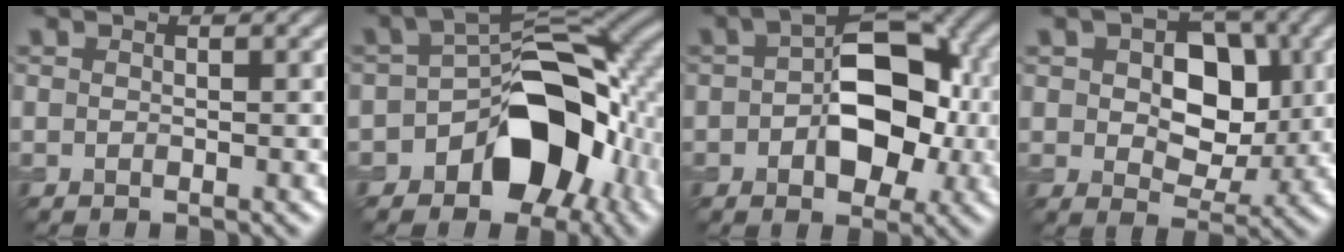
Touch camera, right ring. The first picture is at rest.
{"total": 10.6, "force": [-3.8, 6.7, 7.3], "torque": [-0.091, 0.013, -0.063]}
{"total": 8.3, "force": [-0.4, 4.9, 6.7], "torque": [-0.099, 0.014, -0.011]}
{"total": 6.7, "force": [1.0, 4.5, 4.9], "torque": [-0.075, 0.003, 0.015]}